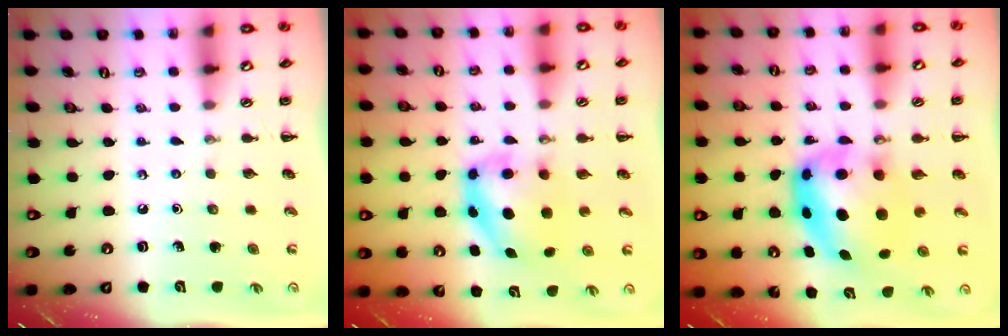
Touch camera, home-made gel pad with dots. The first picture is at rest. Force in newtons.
{"total": 6.5, "press": 6.4, "slide": 0.9}
{"total": 7.5, "press": 7.2, "slide": 1.9}